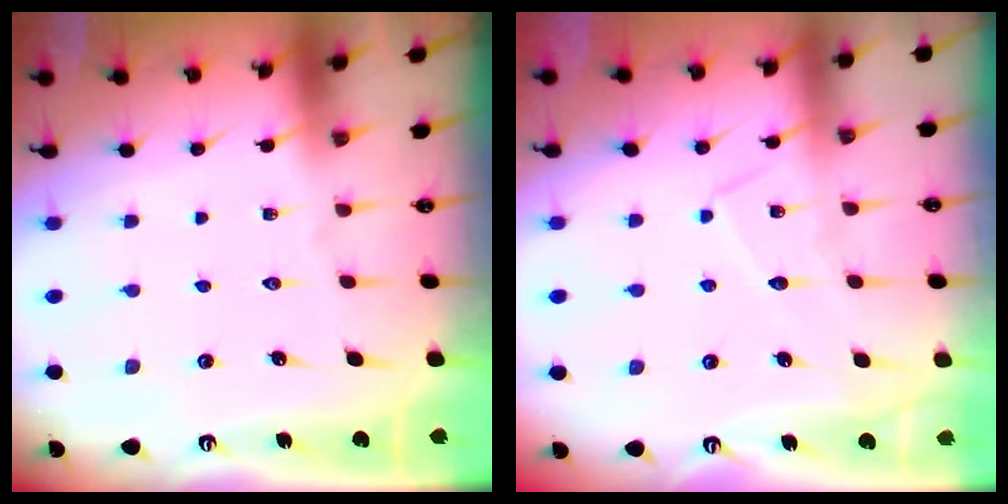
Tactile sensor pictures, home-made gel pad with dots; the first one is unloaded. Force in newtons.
{"total": 7.0, "press": 7.0, "slide": 0.5}